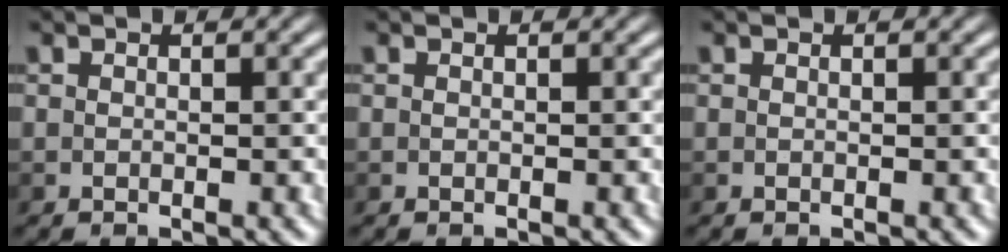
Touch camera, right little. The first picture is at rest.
{"total": 0.0}
{"total": 0.0}